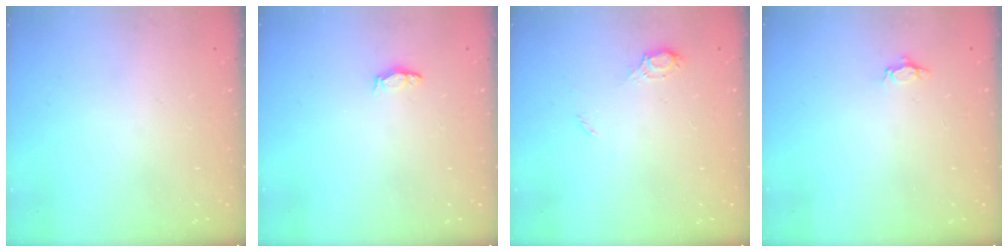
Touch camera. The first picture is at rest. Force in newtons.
{"total": 3.4, "press": 2.6, "slide": 2.1}
{"total": 6.3, "press": 6.3, "slide": 0.7}
{"total": 3.5, "press": 3.4, "slide": 0.4}